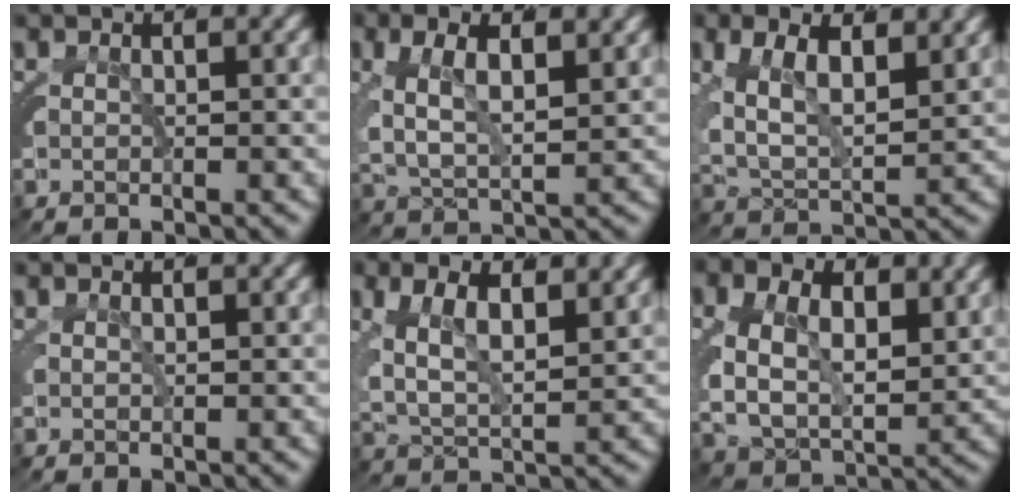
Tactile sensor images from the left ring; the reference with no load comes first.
{"total": 5.5, "force": [1.2, 3.2, 4.3], "torque": [-0.095, -0.002, 0.023]}
{"total": 6.9, "force": [1.5, 4.5, 5.0], "torque": [-0.105, -0.009, 0.026]}
{"total": 0.0}
{"total": 6.3, "force": [1.4, 3.9, 4.7], "torque": [-0.100, -0.005, 0.026]}
{"total": 8.8, "force": [0.8, 6.8, 5.4], "torque": [-0.115, -0.020, 0.012]}